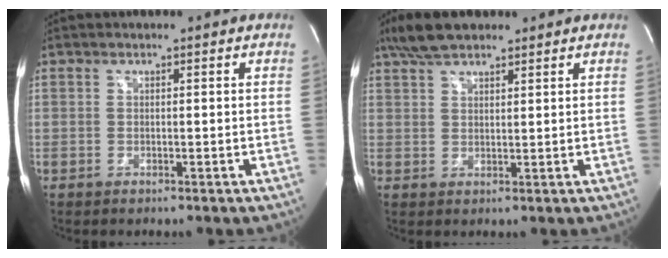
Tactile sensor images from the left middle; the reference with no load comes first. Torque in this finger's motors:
{"motor_torque": [0.22, -0.09, -0.11, 0.00]}